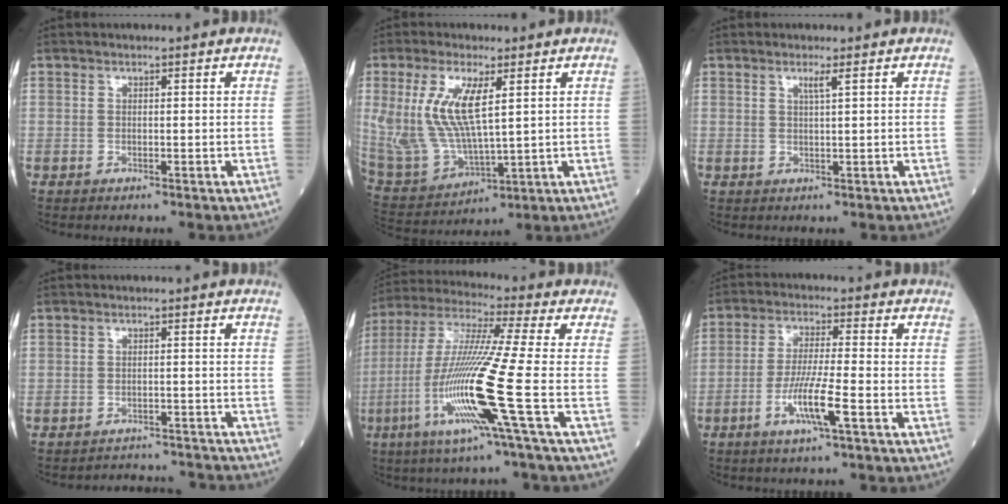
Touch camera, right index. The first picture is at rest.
{"total": 12.2, "force": [3.3, 3.3, 11.2], "torque": [-0.260, -0.006, 0.076]}
{"total": 1.5, "force": [0.8, -0.4, 1.2], "torque": [-0.029, -0.006, 0.016]}
{"total": 6.9, "force": [-6.9, 0.6, -0.5], "torque": [0.006, 0.013, -0.083]}
{"total": 16.4, "force": [-5.4, -2.3, 15.3], "torque": [-0.320, -0.023, -0.112]}
{"total": 7.5, "force": [-3.1, -0.5, 6.8], "torque": [-0.136, -0.010, -0.059]}